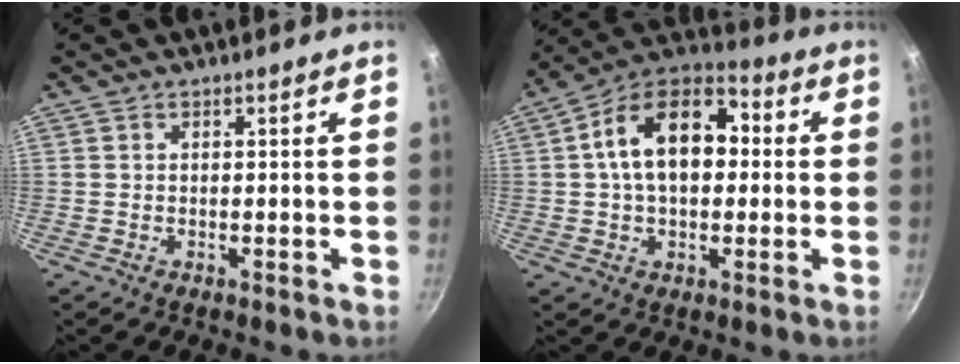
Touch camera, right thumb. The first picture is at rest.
{"total": 16.9, "force": [1.8, 11.0, 12.7], "torque": [-0.176, 0.034, 0.008]}